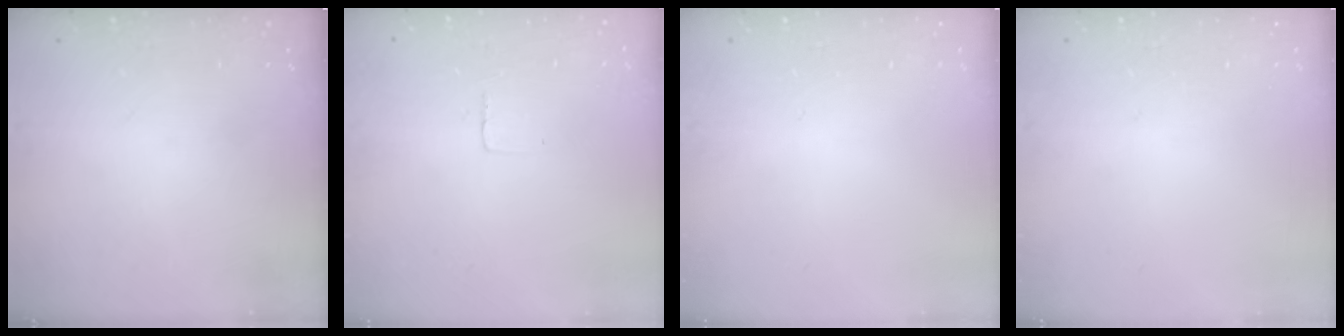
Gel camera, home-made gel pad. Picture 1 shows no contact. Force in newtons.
{"total": 1.9, "press": 1.9, "slide": 0.1}
{"total": 0.0}
{"total": 0.0}